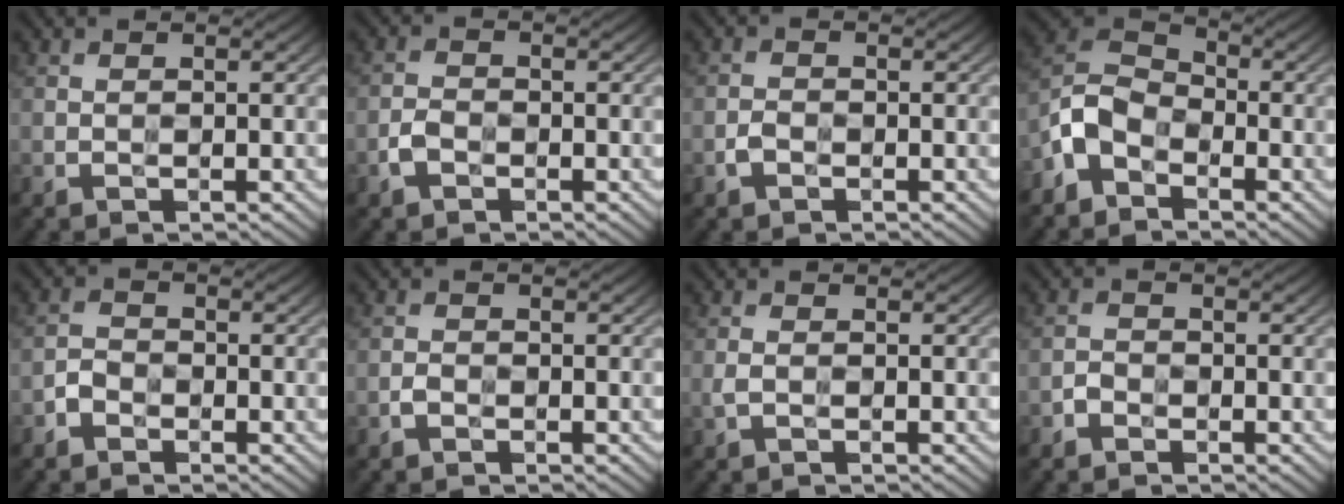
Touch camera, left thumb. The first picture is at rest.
{"total": 2.3, "force": [-1.2, 1.5, 1.2], "torque": [-0.026, 0.002, -0.030]}
{"total": 1.6, "force": [-0.9, 1.0, 0.8], "torque": [-0.016, 0.001, -0.021]}
{"total": 6.7, "force": [-4.0, 4.2, 3.5], "torque": [-0.083, 0.006, -0.098]}
{"total": 2.2, "force": [-1.4, 1.5, 0.8], "torque": [-0.012, 0.004, -0.035]}
{"total": 1.1, "force": [-0.7, 0.7, 0.5], "torque": [-0.011, 0.001, -0.016]}
{"total": 1.2, "force": [-0.3, 0.7, 1.0], "torque": [-0.027, 0.001, -0.009]}
{"total": 1.6, "force": [-1.1, 1.0, 0.5], "torque": [-0.006, 0.003, -0.025]}